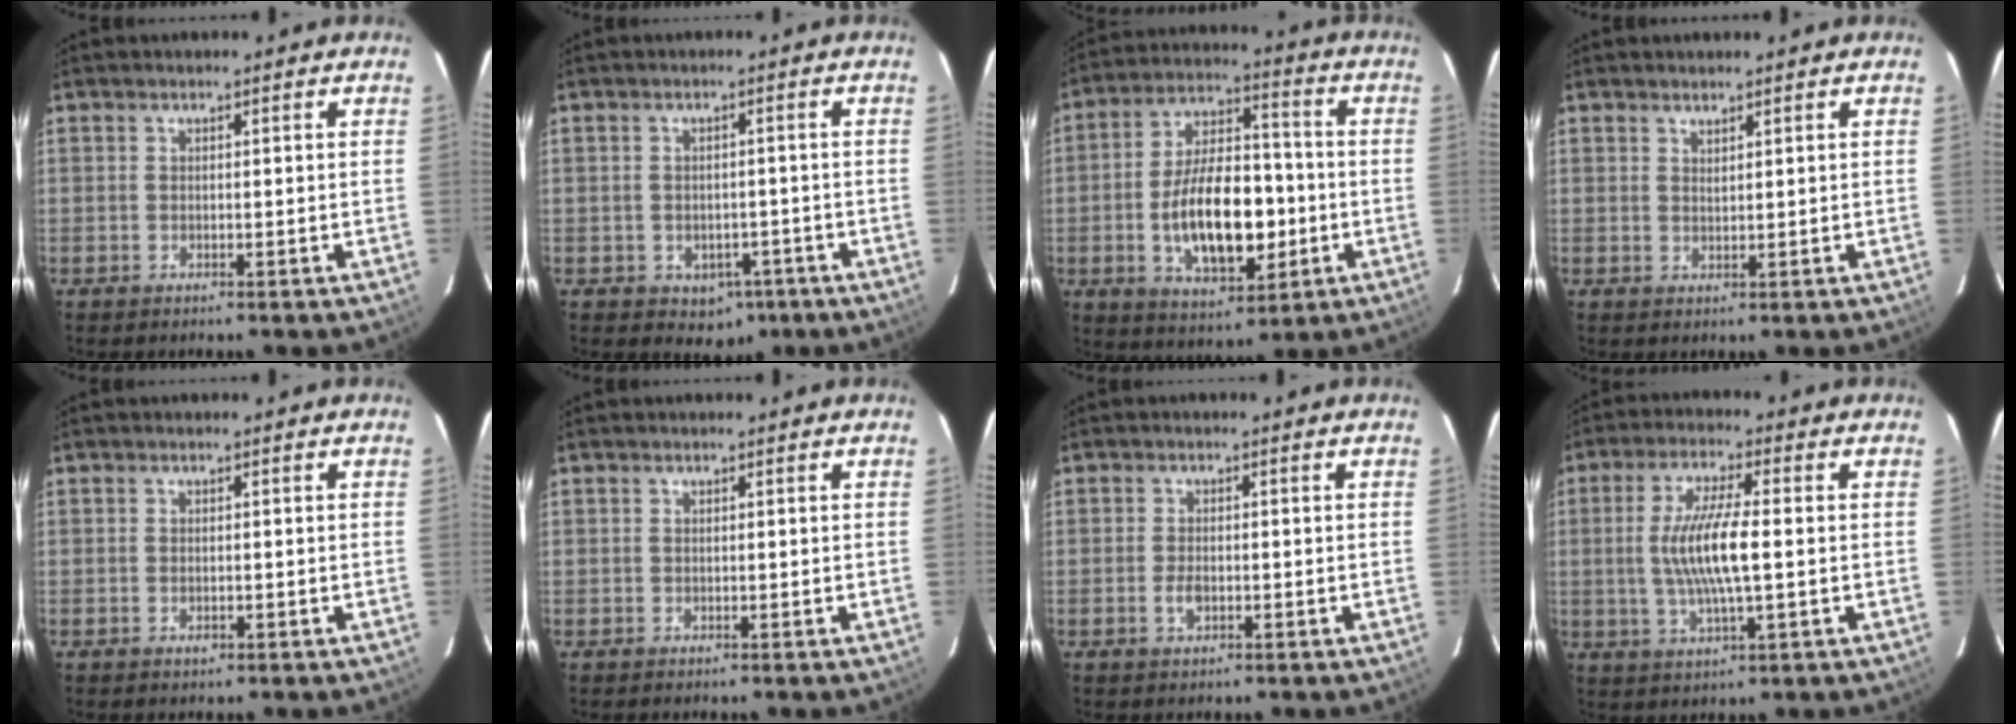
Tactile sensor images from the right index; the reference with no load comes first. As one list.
[{"total": 5.0, "force": [-2.5, 4.1, 1.5], "torque": [-0.027, 0.018, -0.015]}, {"total": 17.2, "force": [-3.4, 8.6, 14.5], "torque": [-0.273, 0.008, -0.044]}, {"total": 1.2, "force": [1.1, 0.2, 0.4], "torque": [-0.006, 0.000, 0.019]}, {"total": 0.9, "force": [-0.4, 0.6, 0.5], "torque": [-0.007, -0.001, -0.006]}, {"total": 0.5, "force": [-0.1, 0.5, -0.1], "torque": [0.001, 0.003, -0.001]}, {"total": 2.3, "force": [-0.8, 1.2, 1.7], "torque": [-0.033, -0.001, -0.015]}, {"total": 10.2, "force": [-0.3, 1.7, 10.0], "torque": [-0.193, -0.003, -0.004]}]